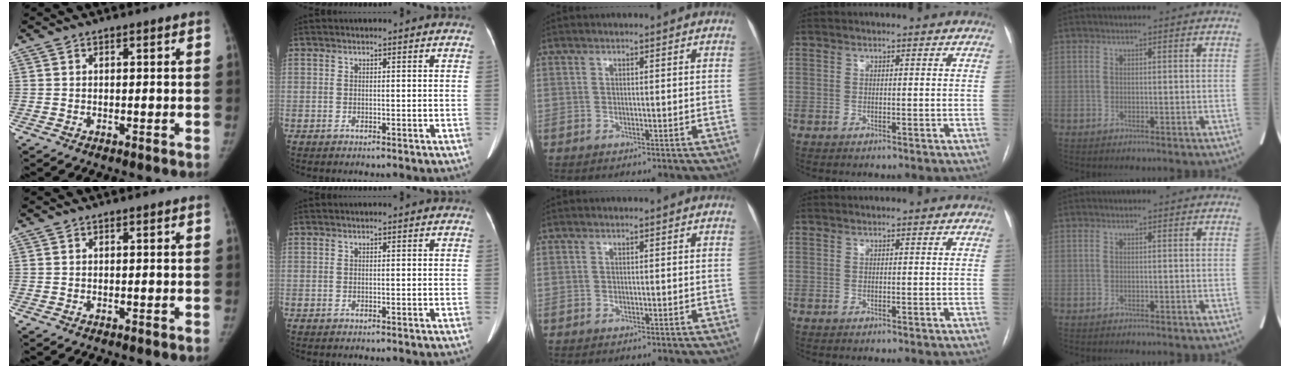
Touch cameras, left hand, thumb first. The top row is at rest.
{}